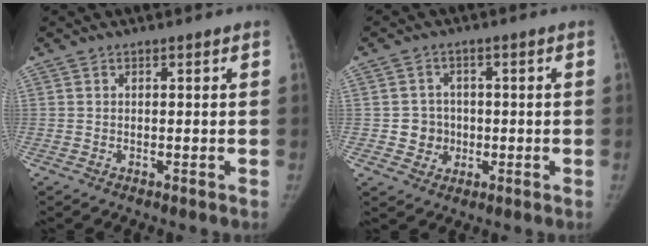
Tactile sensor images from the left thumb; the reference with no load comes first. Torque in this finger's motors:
{"motor_torque": [-0.60, 0.54, 0.23, -0.49, -0.03]}